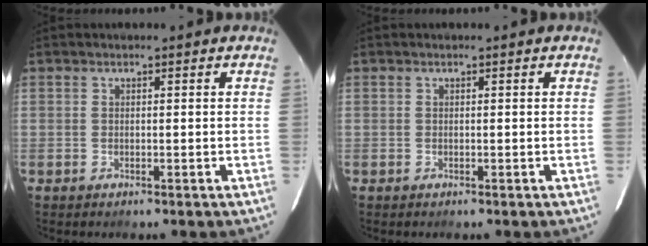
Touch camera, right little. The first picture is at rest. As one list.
[{"total": 0.0}]